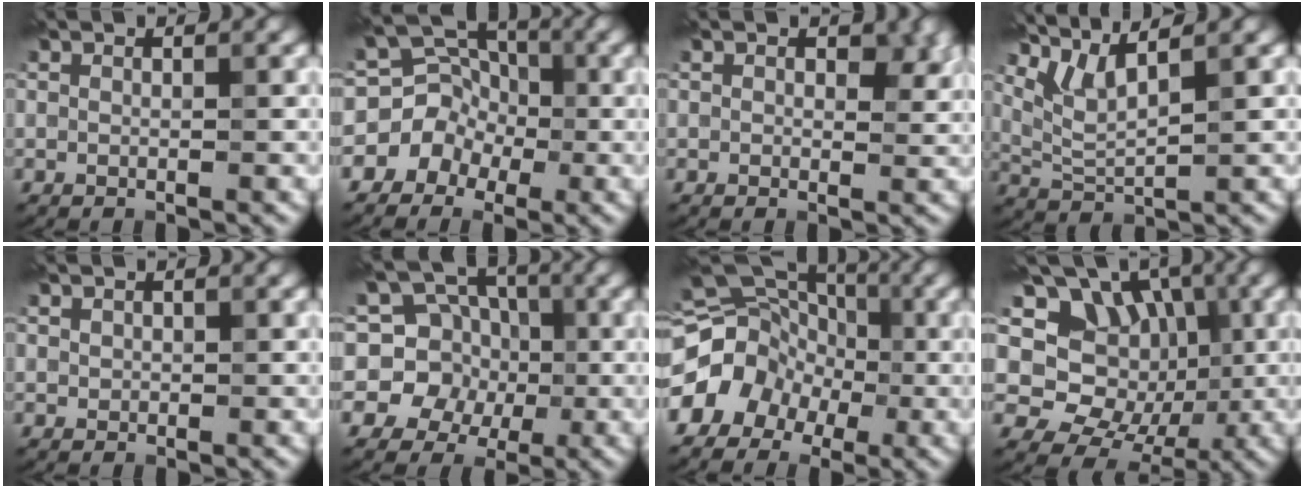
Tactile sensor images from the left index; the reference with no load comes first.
{"total": 5.4, "force": [-1.9, 4.9, 1.3], "torque": [0.016, 0.022, -0.052]}
{"total": 3.3, "force": [0.9, 2.3, 2.2], "torque": [-0.020, 0.002, 0.010]}
{"total": 3.3, "force": [2.7, 0.5, 1.9], "torque": [-0.053, 0.006, 0.063]}
{"total": 0.7, "force": [0.2, 0.6, -0.1], "torque": [0.008, 0.005, 0.000]}
{"total": 6.6, "force": [0.0, 6.4, 1.4], "torque": [-0.021, 0.034, -0.031]}
{"total": 11.1, "force": [-2.2, 9.9, 4.5], "torque": [-0.062, 0.012, -0.066]}
{"total": 10.0, "force": [2.8, 8.3, 4.7], "torque": [-0.077, 0.026, 0.026]}